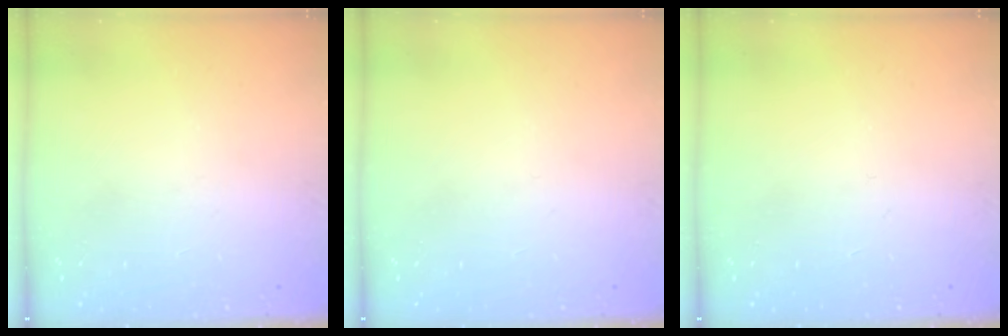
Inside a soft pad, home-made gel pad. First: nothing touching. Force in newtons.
{"total": 0.0}
{"total": 0.0}